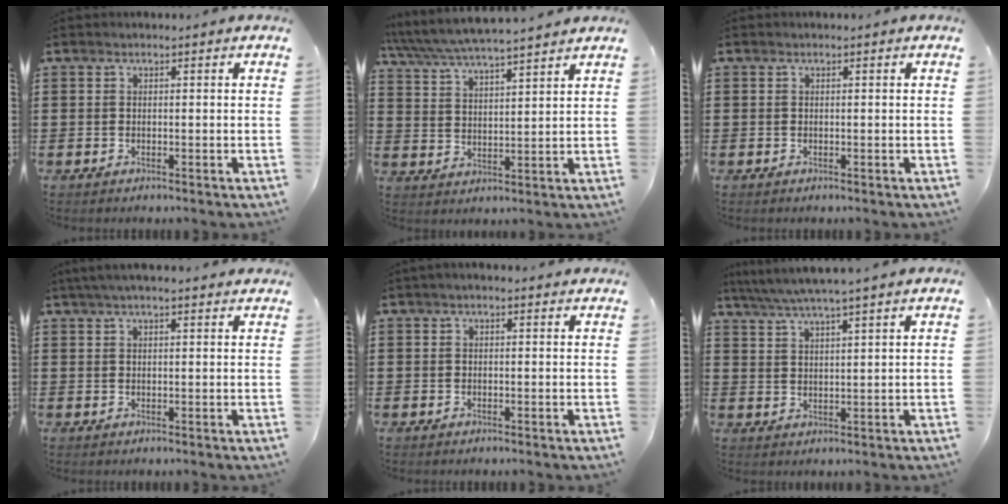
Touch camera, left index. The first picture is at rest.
{"total": 5.0, "force": [4.8, 0.1, 1.4], "torque": [-0.050, -0.029, 0.080]}
{"total": 0.0}
{"total": 3.9, "force": [3.3, 0.4, 2.0], "torque": [-0.048, 0.002, 0.061]}
{"total": 0.8, "force": [0.4, 0.3, 0.6], "torque": [-0.013, 0.005, 0.006]}
{"total": 4.4, "force": [3.9, -0.5, 2.1], "torque": [-0.051, -0.015, 0.068]}